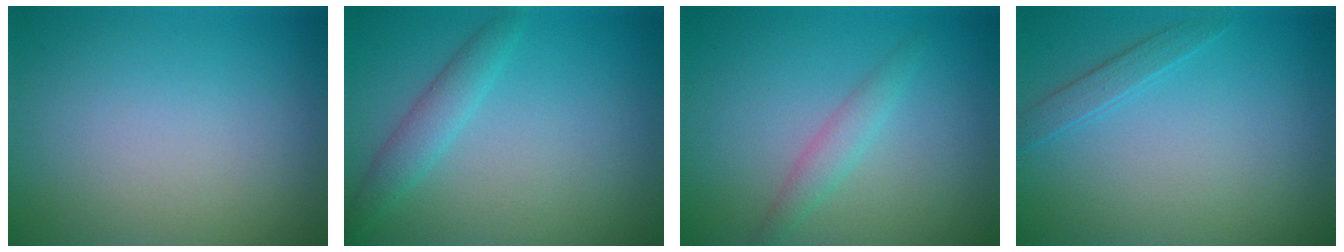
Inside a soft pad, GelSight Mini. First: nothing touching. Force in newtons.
{"total": 2.3, "press": 2.3, "slide": 0.1}
{"total": 1.8, "press": 1.8, "slide": 0.1}
{"total": 1.4, "press": 1.4, "slide": 0.1}